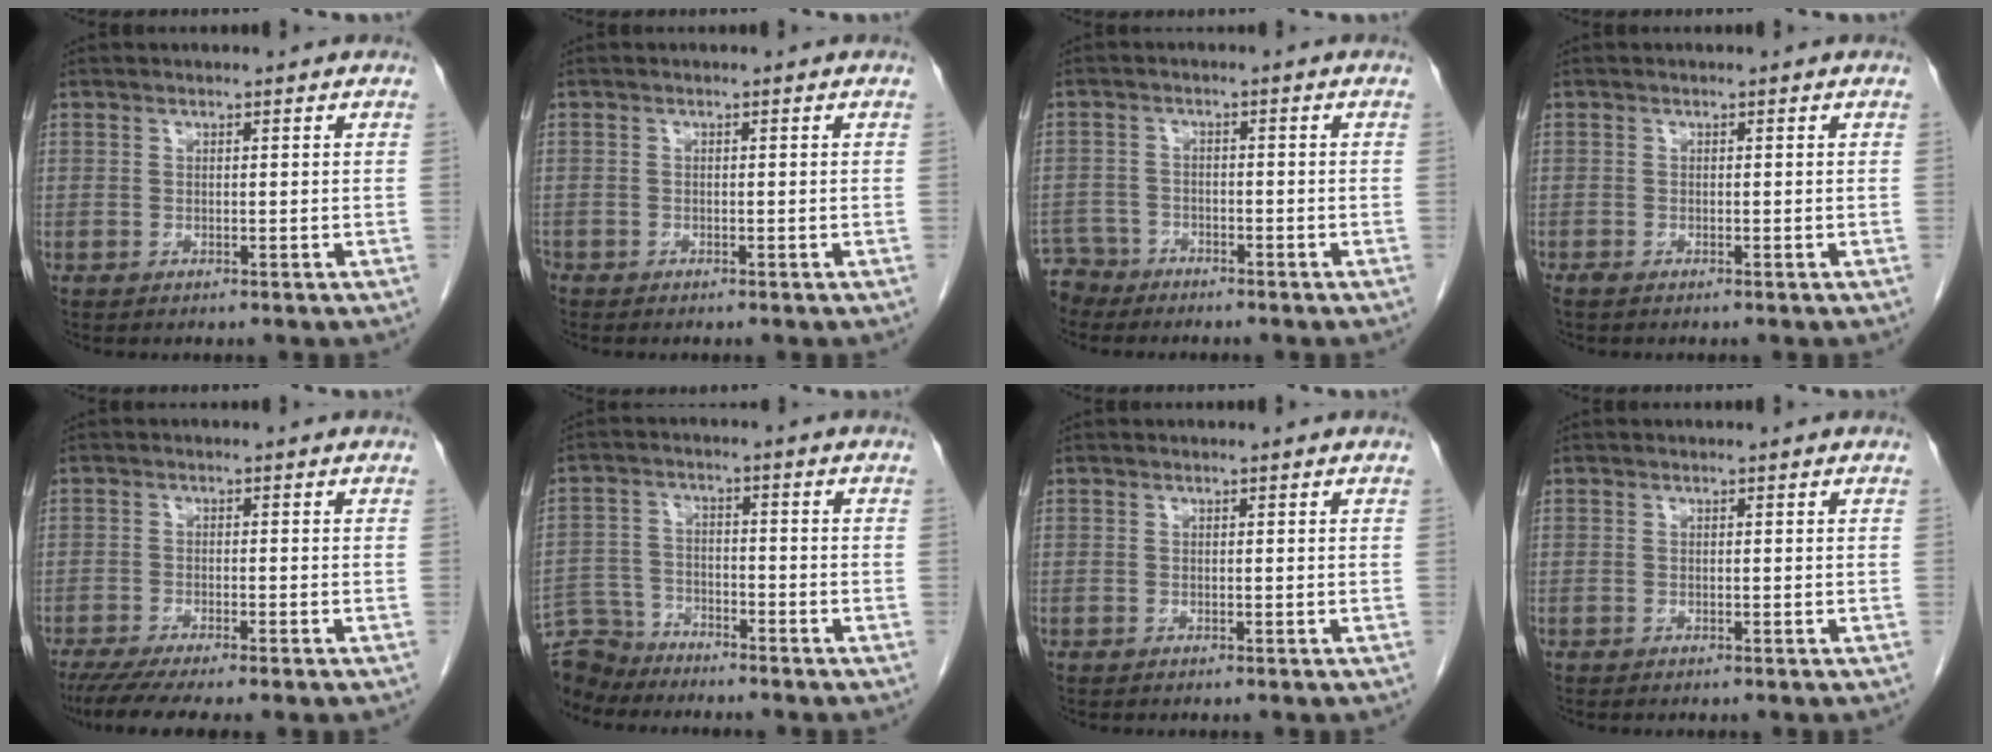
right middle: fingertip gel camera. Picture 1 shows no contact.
{"total": 0.7, "force": [-0.7, 0.3, 0.1], "torque": [-0.002, 0.001, -0.013]}
{"total": 4.2, "force": [-3.8, 1.6, -0.9], "torque": [0.020, -0.003, -0.073]}
{"total": 0.7, "force": [-0.6, 0.1, 0.4], "torque": [-0.014, -0.004, -0.012]}
{"total": 7.9, "force": [-6.4, 0.4, 4.7], "torque": [-0.069, -0.016, -0.100]}
{"total": 7.6, "force": [-7.2, 2.1, -0.2], "torque": [0.003, 0.002, -0.138]}
{"total": 0.0}
{"total": 0.0}